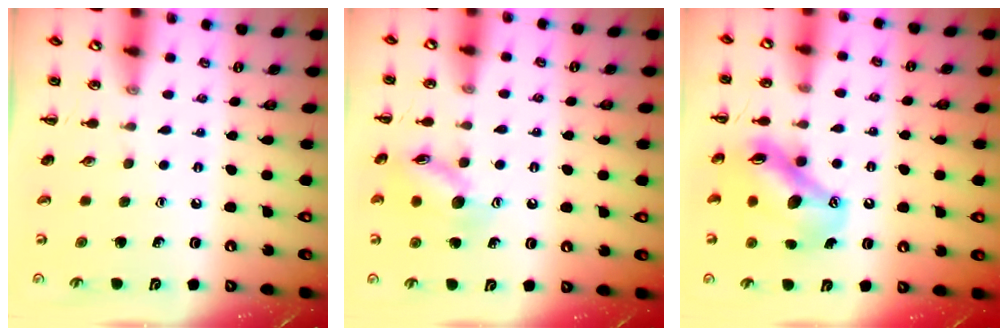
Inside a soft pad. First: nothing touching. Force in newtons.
{"total": 11.0, "press": 11.0, "slide": 0.5}
{"total": 12.6, "press": 12.2, "slide": 3.3}